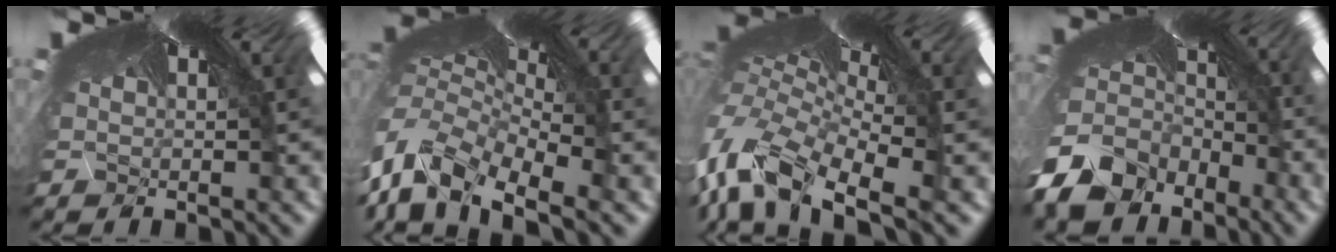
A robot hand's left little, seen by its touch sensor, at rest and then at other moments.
{"total": 10.4, "force": [-10.2, 0.8, 1.8], "torque": [-0.053, -0.074, -0.149]}
{"total": 9.4, "force": [-9.4, -0.3, 1.0], "torque": [-0.063, -0.098, -0.119]}
{"total": 11.5, "force": [-11.2, 2.8, 0.7], "torque": [-0.059, -0.081, -0.176]}